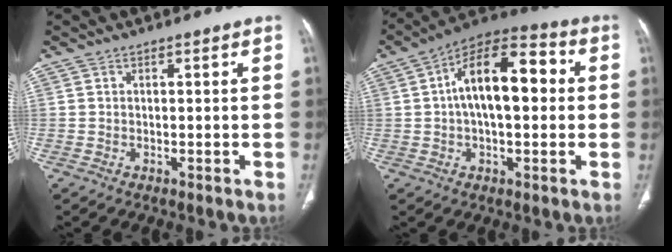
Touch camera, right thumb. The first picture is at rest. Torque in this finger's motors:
{"motor_torque": [0.77, 1.71, 0.69, -0.29, 0.28]}